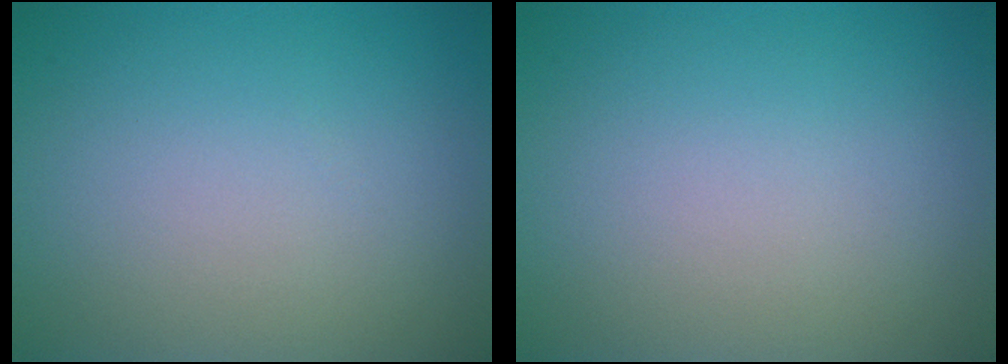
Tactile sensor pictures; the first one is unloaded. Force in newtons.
{"total": 0.0}